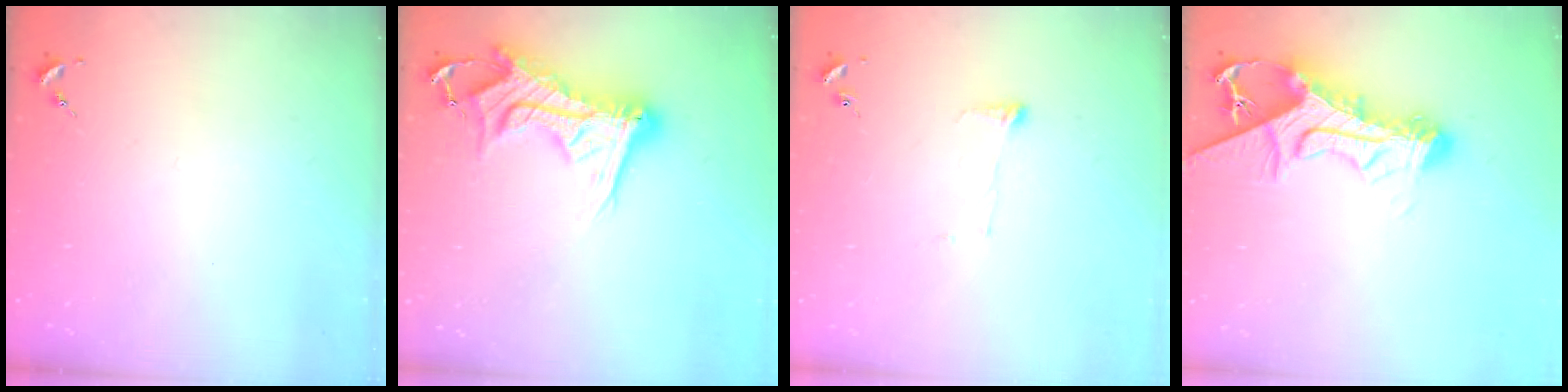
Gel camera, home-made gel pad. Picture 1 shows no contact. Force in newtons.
{"total": 17.5, "press": 17.4, "slide": 1.8}
{"total": 4.3, "press": 4.2, "slide": 0.7}
{"total": 16.0, "press": 15.9, "slide": 1.9}